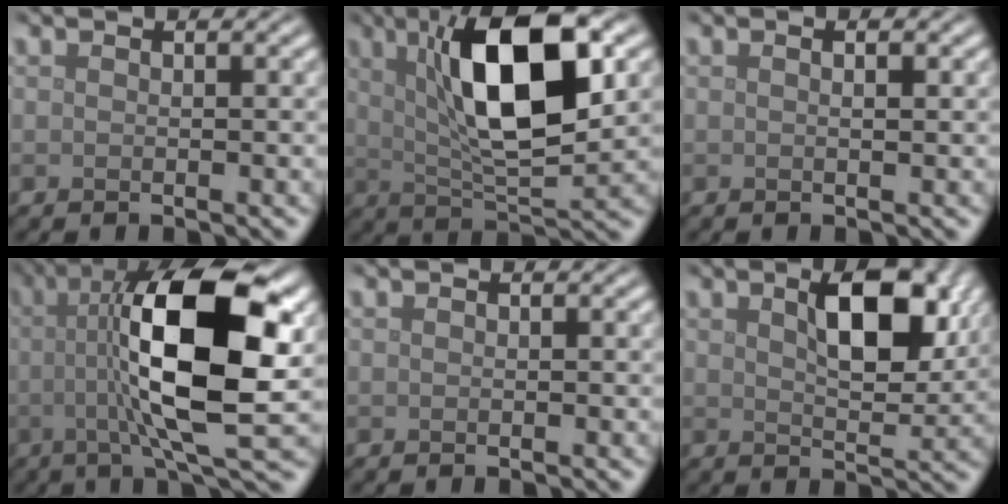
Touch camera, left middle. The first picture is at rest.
{"total": 11.2, "force": [3.0, 3.6, 10.1], "torque": [-0.168, 0.011, 0.051]}
{"total": 0.8, "force": [0.2, 0.1, 0.8], "torque": [-0.013, 0.003, 0.002]}
{"total": 13.2, "force": [1.1, 3.6, 12.6], "torque": [-0.205, 0.009, 0.017]}
{"total": 0.0}
{"total": 6.6, "force": [2.6, 2.8, 5.4], "torque": [-0.087, 0.002, 0.044]}